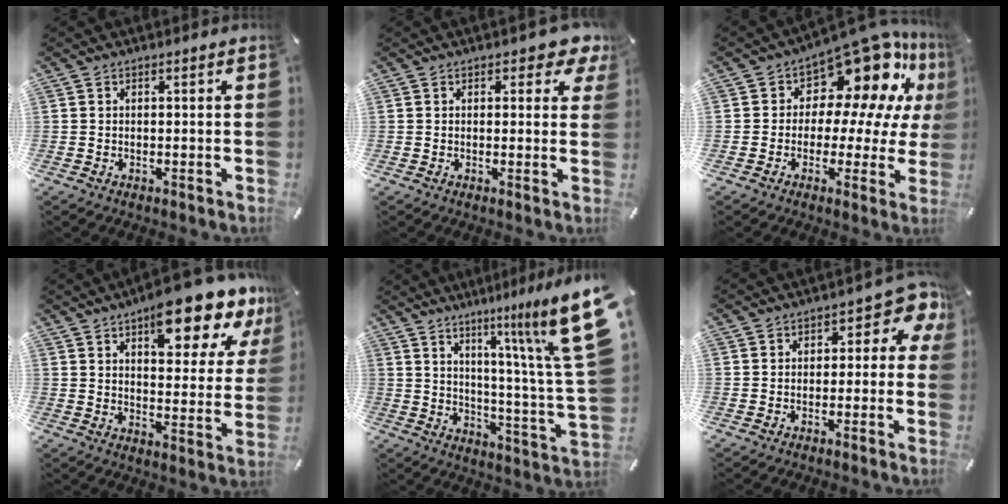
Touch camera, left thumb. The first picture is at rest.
{"total": 4.1, "force": [2.3, 2.3, 2.6], "torque": [-0.026, -0.005, 0.033]}
{"total": 14.3, "force": [9.5, 7.4, 7.7], "torque": [-0.125, -0.085, 0.163]}
{"total": 15.4, "force": [10.9, 5.7, 9.2], "torque": [-0.111, -0.073, 0.179]}
{"total": 16.4, "force": [9.3, 1.0, 13.5], "torque": [-0.199, -0.084, 0.137]}
{"total": 6.4, "force": [1.6, 3.9, 4.8], "torque": [-0.056, -0.013, 0.022]}